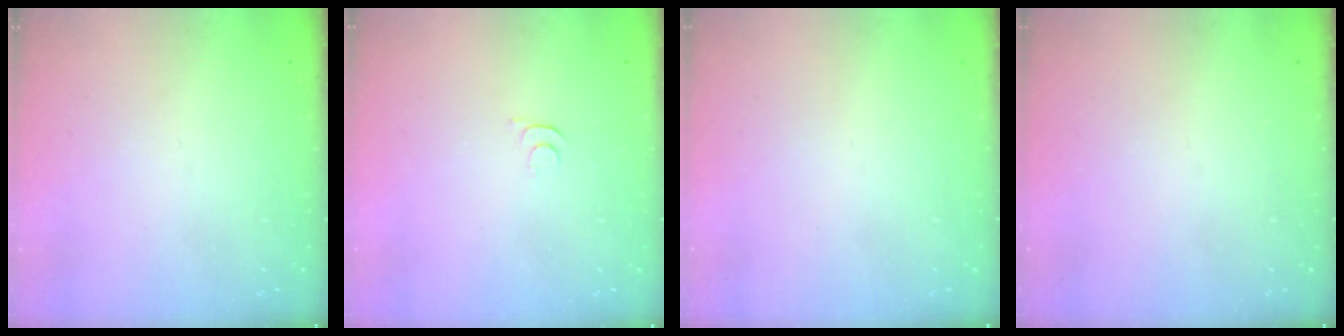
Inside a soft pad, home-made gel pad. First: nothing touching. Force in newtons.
{"total": 3.5, "press": 3.5, "slide": 0.5}
{"total": 1.5, "press": 1.5, "slide": 0.1}
{"total": 0.0}